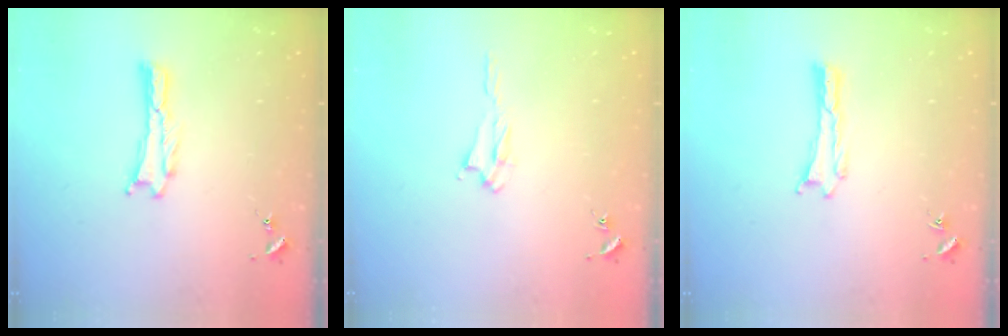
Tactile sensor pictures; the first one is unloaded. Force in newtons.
{"total": 2.1, "press": 2.0, "slide": 0.3}
{"total": 0.0}